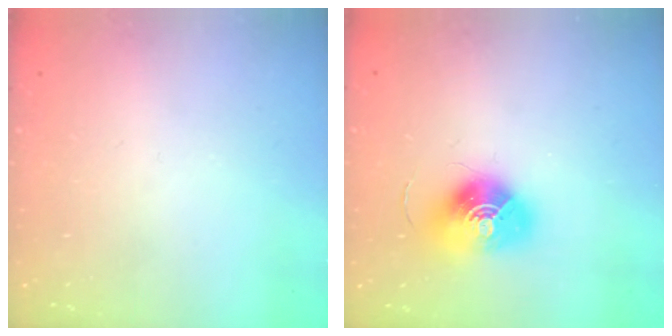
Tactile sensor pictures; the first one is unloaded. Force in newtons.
{"total": 13.5, "press": 13.5, "slide": 0.6}